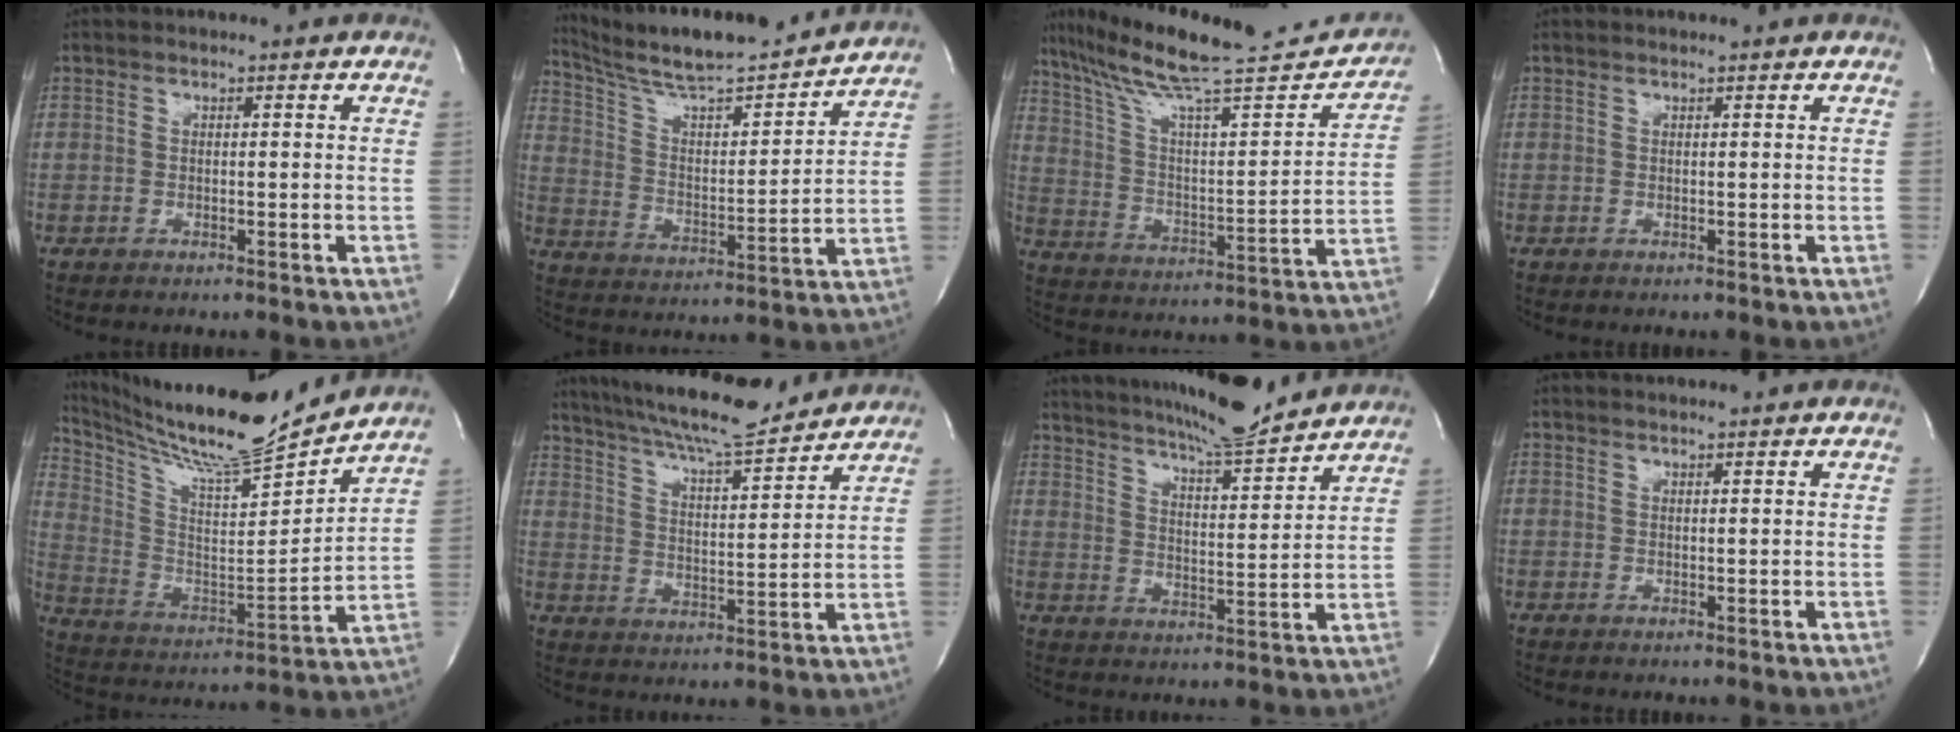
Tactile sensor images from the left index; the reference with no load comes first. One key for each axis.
{"total": 19.1, "fx": 17.6, "fy": 0.9, "fz": 7.2, "tx": -0.129, "ty": -0.006, "tz": 0.281}
{"total": 24.7, "fx": 21.8, "fy": 2.3, "fz": 11.5, "tx": -0.191, "ty": -0.021, "tz": 0.323}
{"total": 0.5, "fx": 0.4, "fy": 0.0, "fz": 0.2, "tx": -0.004, "ty": -0.001, "tz": 0.007}
{"total": 20.3, "fx": 18.7, "fy": 0.2, "fz": 8.1, "tx": -0.170, "ty": -0.041, "tz": 0.310}
{"total": 16.7, "fx": 14.9, "fy": 1.6, "fz": 7.4, "tx": -0.135, "ty": 0.008, "tz": 0.236}
{"total": 15.9, "fx": 14.4, "fy": 0.8, "fz": 6.5, "tx": -0.113, "ty": -0.010, "tz": 0.216}
{"total": 1.2, "fx": 1.1, "fy": 0.0, "fz": 0.5, "tx": -0.008, "ty": 0.005, "tz": 0.019}